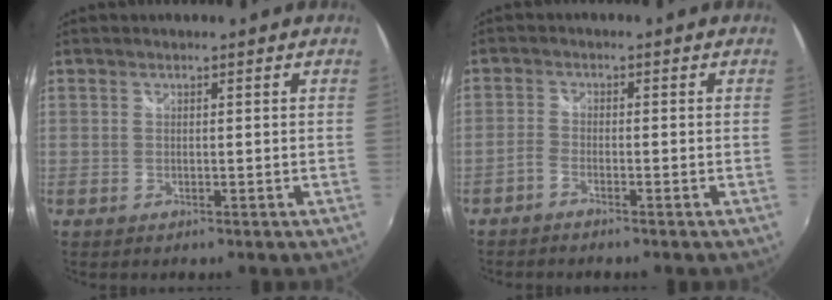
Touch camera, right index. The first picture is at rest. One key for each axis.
{"total": 2.0, "fx": -1.7, "fy": 0.5, "fz": 0.9, "tx": -0.034, "ty": 0.003, "tz": -0.039}